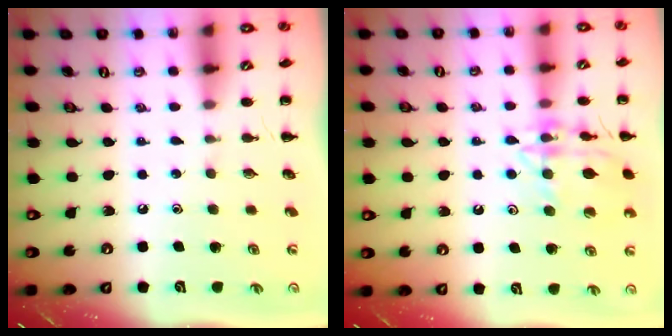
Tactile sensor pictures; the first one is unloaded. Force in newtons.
{"total": 15.4, "press": 15.4, "slide": 0.8}